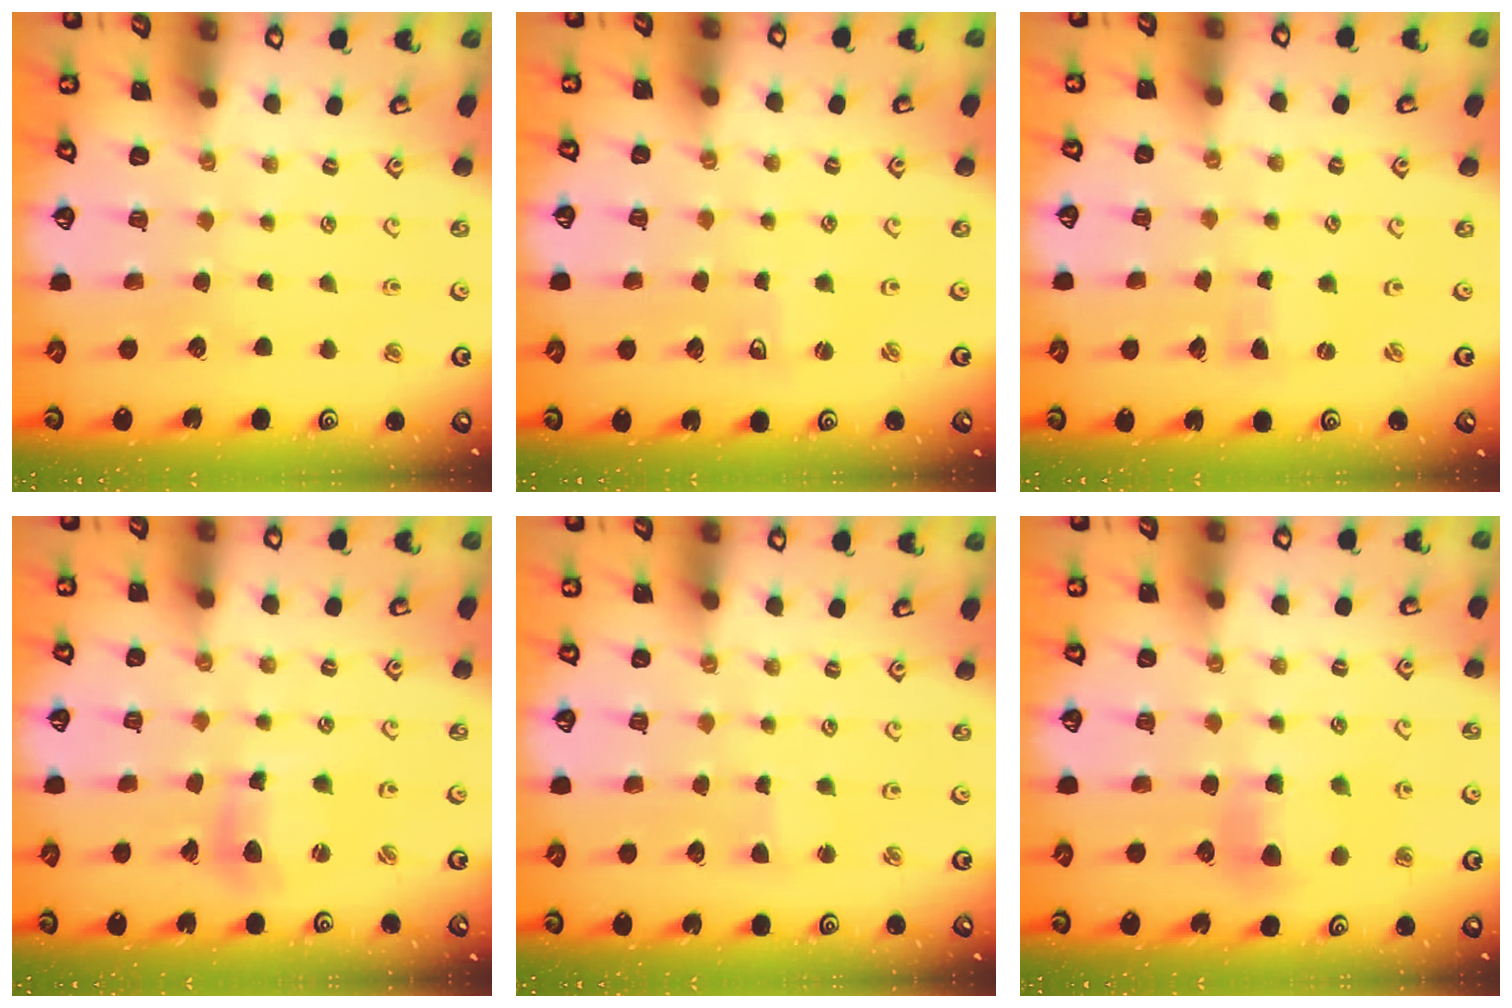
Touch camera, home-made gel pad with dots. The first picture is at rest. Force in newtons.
{"total": 1.7, "press": 1.7, "slide": 0.3}
{"total": 0.0}
{"total": 8.1, "press": 8.1, "slide": 1.1}
{"total": 1.7, "press": 1.7, "slide": 0.1}
{"total": 5.6, "press": 5.6, "slide": 0.1}